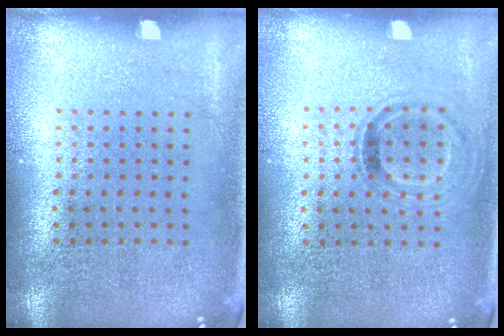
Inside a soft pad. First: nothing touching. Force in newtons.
{"total": 0.9, "press": 0.8, "slide": 0.4}